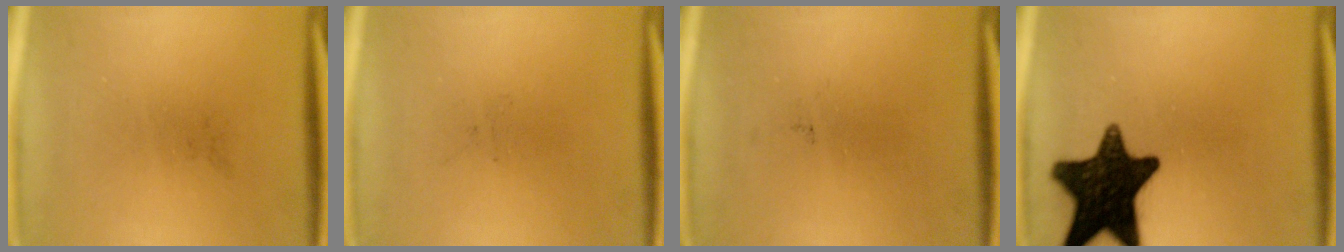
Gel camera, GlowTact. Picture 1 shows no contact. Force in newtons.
{"total": 0.0}
{"total": 0.0}
{"total": 16.2}